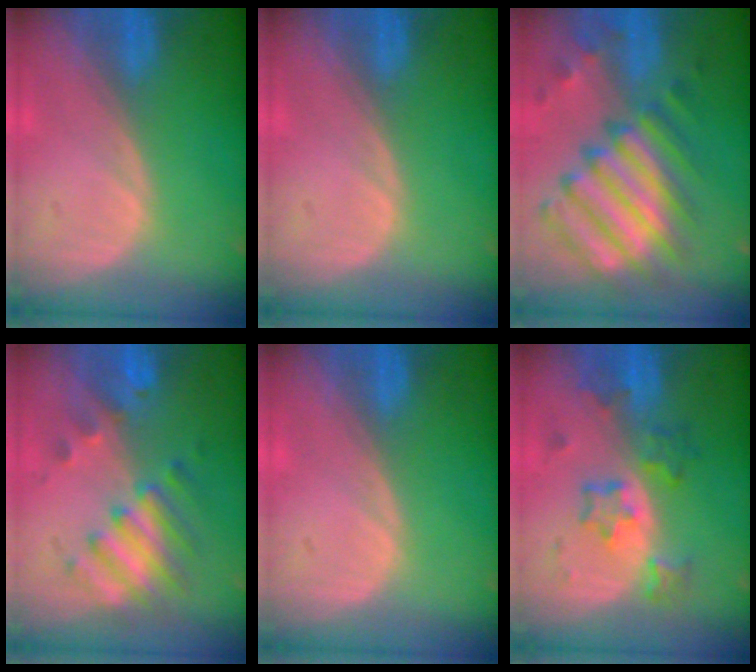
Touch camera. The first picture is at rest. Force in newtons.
{"total": 0.0}
{"total": 11.8, "press": 10.4, "slide": 5.6}
{"total": 7.6, "press": 7.0, "slide": 3.0}
{"total": 0.0}
{"total": 5.9, "press": 5.9, "slide": 0.8}